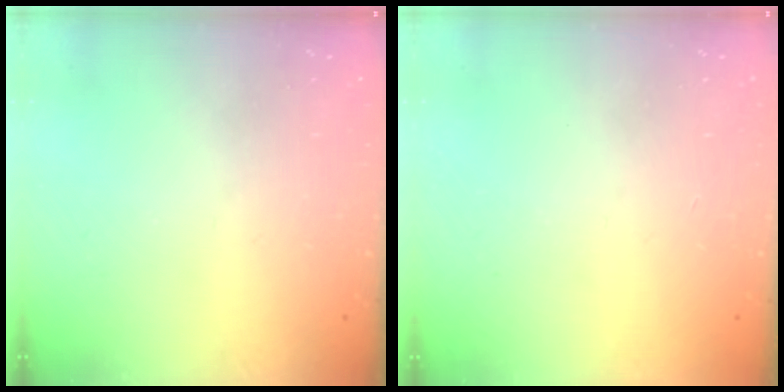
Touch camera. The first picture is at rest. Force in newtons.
{"total": 1.5, "press": 1.5, "slide": 0.1}